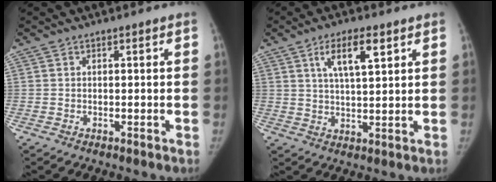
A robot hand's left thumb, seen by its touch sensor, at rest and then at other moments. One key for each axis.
{"total": 7.6, "fx": 3.7, "fy": 2.5, "fz": 6.2, "tx": -0.099, "ty": -0.014, "tz": 0.067}